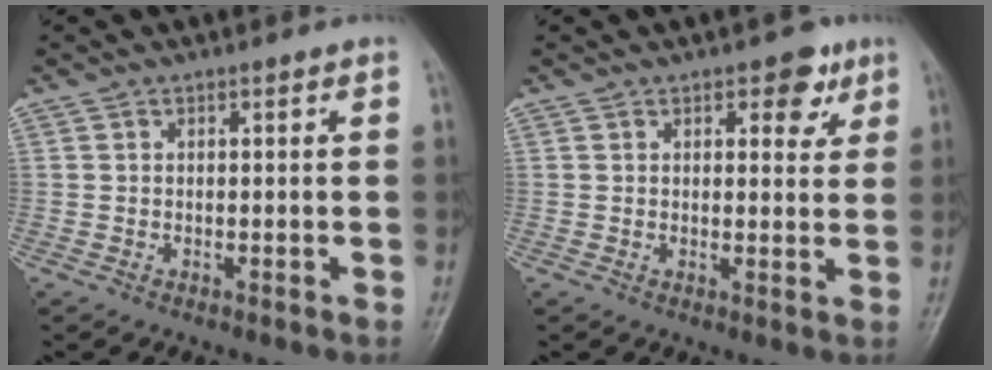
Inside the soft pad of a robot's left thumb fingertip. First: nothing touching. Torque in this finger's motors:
{"motor_torque": [0.02, 0.11, 0.03, 0.11, 0.06]}